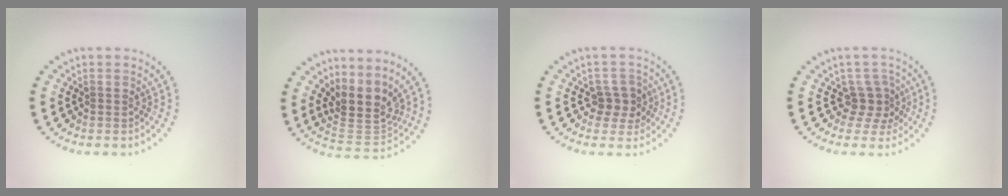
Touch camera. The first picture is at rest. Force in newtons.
{"total": 4.1, "press": 3.1, "slide": 2.8}
{"total": 2.2, "press": 2.0, "slide": 0.9}
{"total": 2.3, "press": 1.6, "slide": 1.7}